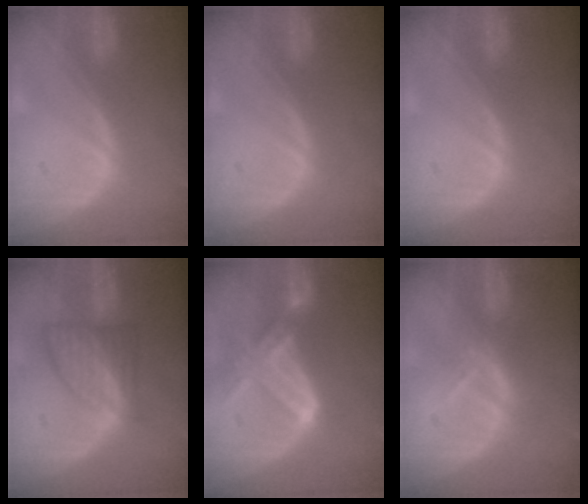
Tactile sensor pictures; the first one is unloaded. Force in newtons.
{"total": 0.0}
{"total": 0.0}
{"total": 7.0, "press": 6.4, "slide": 2.8}
{"total": 7.4, "press": 6.7, "slide": 3.2}
{"total": 3.3, "press": 3.2, "slide": 0.9}